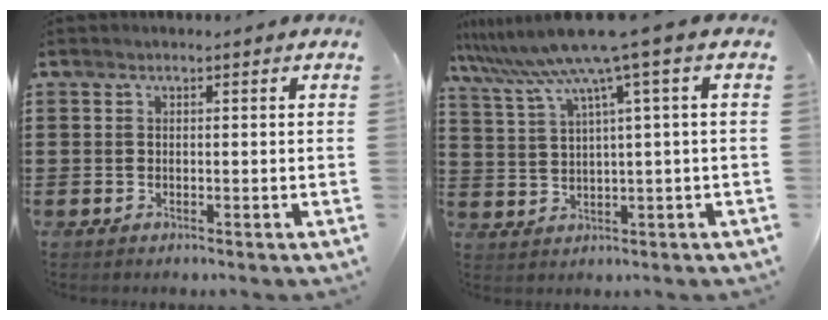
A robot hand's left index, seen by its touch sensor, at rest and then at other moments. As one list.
[{"total": 8.9, "force": [5.1, -0.4, 7.3], "torque": [-0.172, -0.035, 0.078]}]